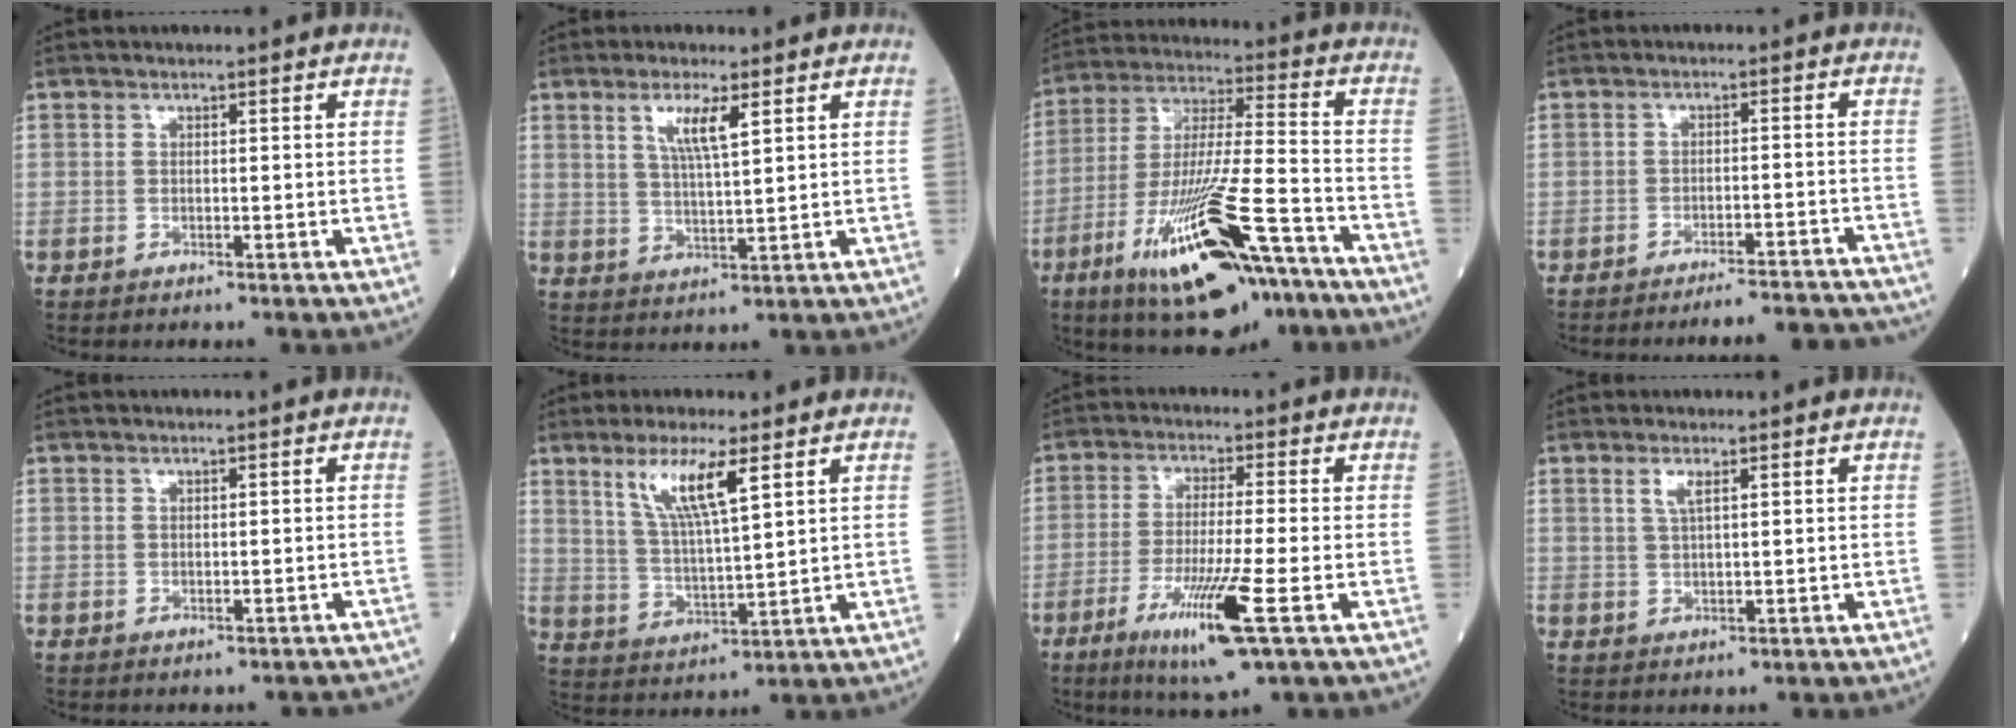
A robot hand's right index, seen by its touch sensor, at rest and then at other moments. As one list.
[{"total": 5.2, "force": [2.6, 0.4, 4.4], "torque": [-0.087, -0.003, 0.051]}, {"total": 21.8, "force": [-12.4, 3.8, 17.6], "torque": [-0.303, -0.030, -0.203]}, {"total": 12.0, "force": [-11.8, 0.2, 2.0], "torque": [-0.007, 0.008, -0.138]}, {"total": 1.5, "force": [-1.2, 0.8, 0.3], "torque": [0.002, 0.008, -0.011]}, {"total": 8.6, "force": [4.7, 0.6, 7.2], "torque": [-0.145, -0.005, 0.095]}, {"total": 10.3, "force": [-4.4, -0.5, 9.2], "torque": [-0.176, -0.031, -0.078]}, {"total": 2.1, "force": [1.2, 0.2, 1.8], "torque": [-0.043, -0.001, 0.027]}]